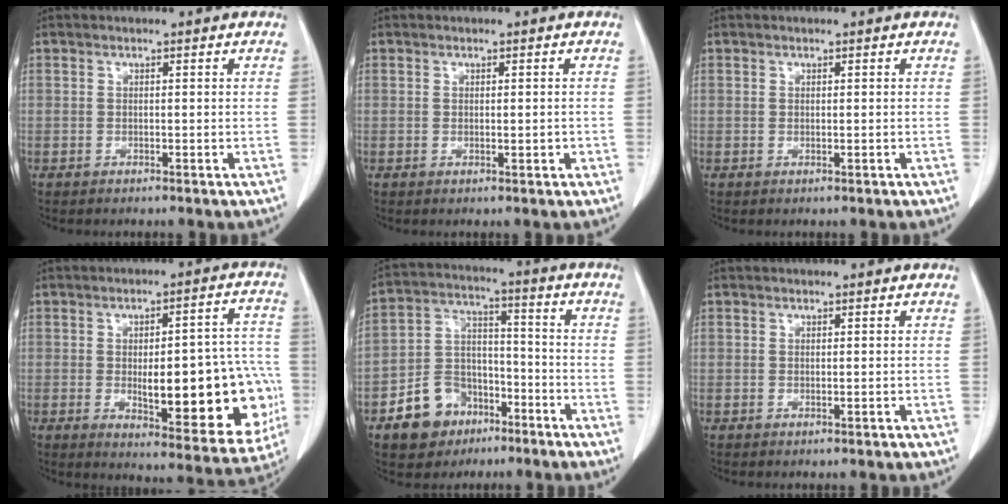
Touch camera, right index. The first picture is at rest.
{"total": 1.2, "force": [-0.2, 0.4, 1.1], "torque": [-0.020, -0.003, 0.001]}
{"total": 0.0}
{"total": 20.1, "force": [-3.0, 6.9, 18.6], "torque": [-0.177, 0.021, -0.008]}
{"total": 10.8, "force": [-5.9, 8.1, 4.2], "torque": [-0.085, 0.027, -0.098]}
{"total": 0.0}